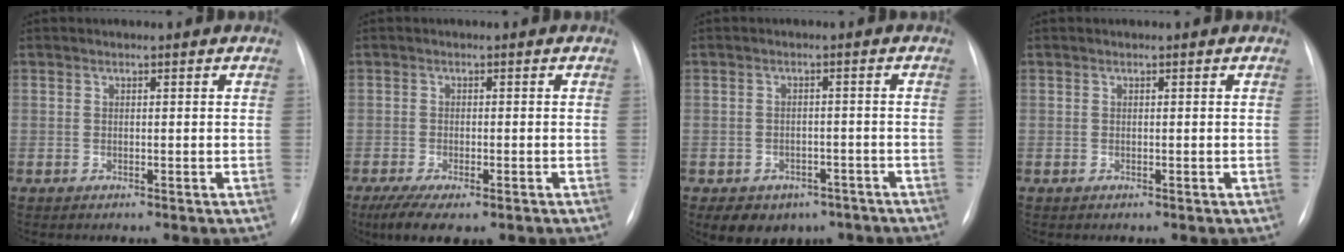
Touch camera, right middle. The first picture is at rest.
{"total": 7.9, "force": [-5.3, 2.6, 5.2], "torque": [-0.082, -0.018, -0.080]}
{"total": 7.9, "force": [-5.2, 5.5, 2.4], "torque": [-0.036, 0.015, -0.062]}
{"total": 0.0}